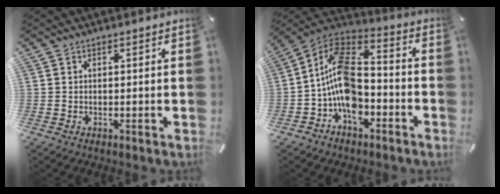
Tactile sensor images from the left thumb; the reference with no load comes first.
{"total": 13.8, "force": [-4.4, 9.1, 9.5], "torque": [-0.205, 0.020, -0.083]}